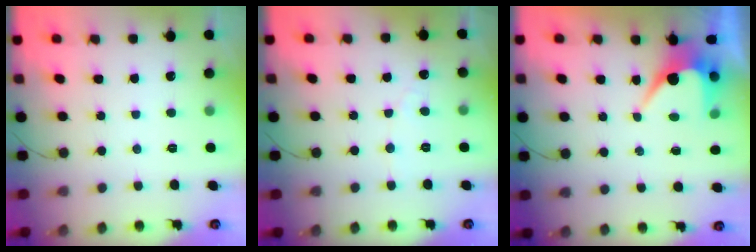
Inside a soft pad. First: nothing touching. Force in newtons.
{"total": 3.0, "press": 3.0, "slide": 0.2}
{"total": 6.7, "press": 6.7, "slide": 0.2}